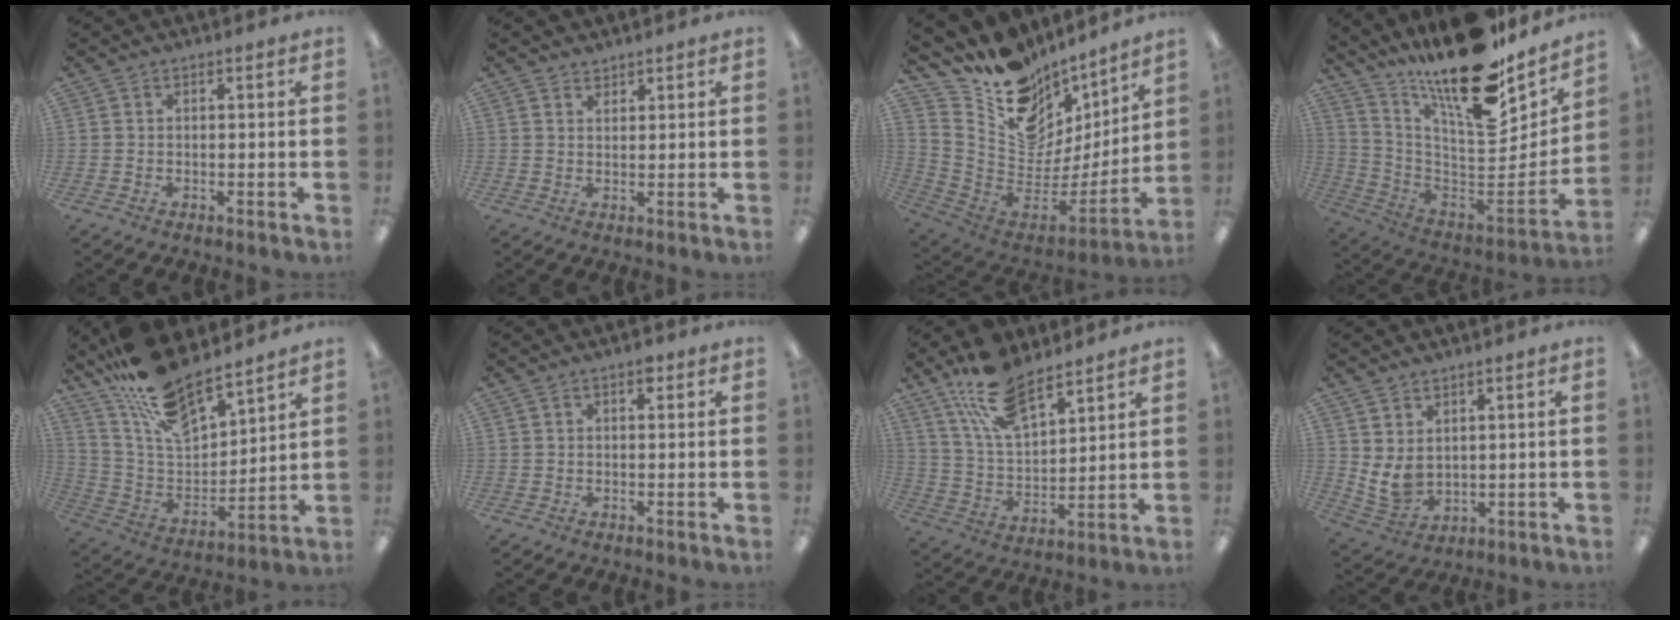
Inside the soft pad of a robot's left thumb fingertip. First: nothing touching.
{"total": 2.0, "force": [1.9, 0.5, -0.2], "torque": [0.003, -0.007, 0.037]}
{"total": 13.3, "force": [7.3, 10.0, 4.9], "torque": [-0.080, -0.092, 0.136]}
{"total": 22.5, "force": [16.5, 7.0, 13.6], "torque": [-0.205, -0.132, 0.276]}
{"total": 17.6, "force": [14.9, 5.2, 7.7], "torque": [-0.175, -0.092, 0.271]}
{"total": 1.6, "force": [0.9, 0.8, 1.1], "torque": [-0.007, -0.003, 0.011]}
{"total": 15.6, "force": [11.4, 6.5, 8.4], "torque": [-0.170, -0.049, 0.208]}
{"total": 6.0, "force": [2.5, 4.3, 3.4], "torque": [-0.081, -0.020, 0.049]}